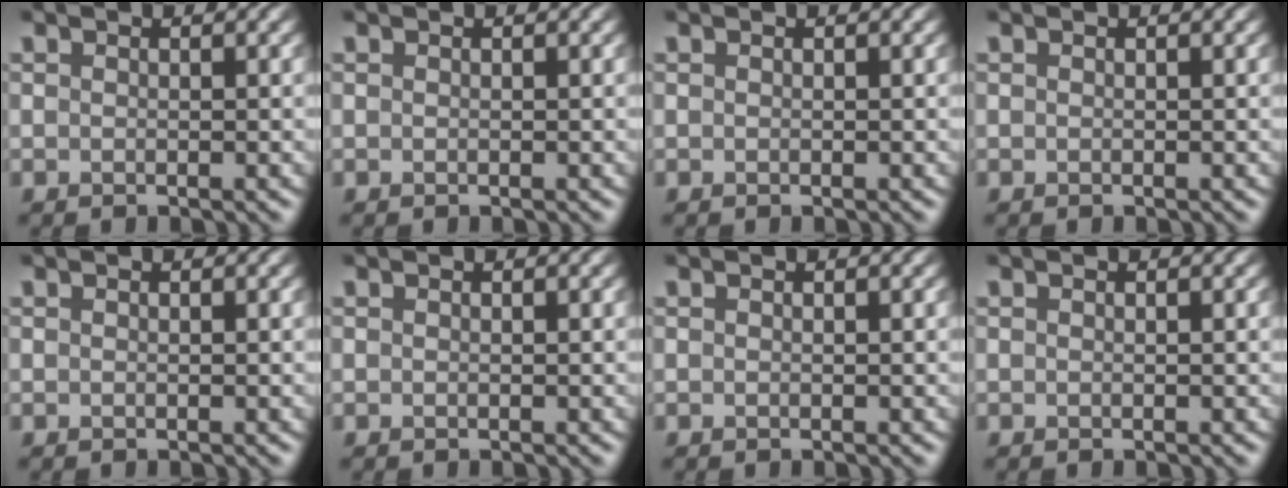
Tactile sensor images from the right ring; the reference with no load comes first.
{"total": 0.0}
{"total": 0.0}
{"total": 0.0}
{"total": 0.0}
{"total": 0.0}
{"total": 0.0}
{"total": 0.0}